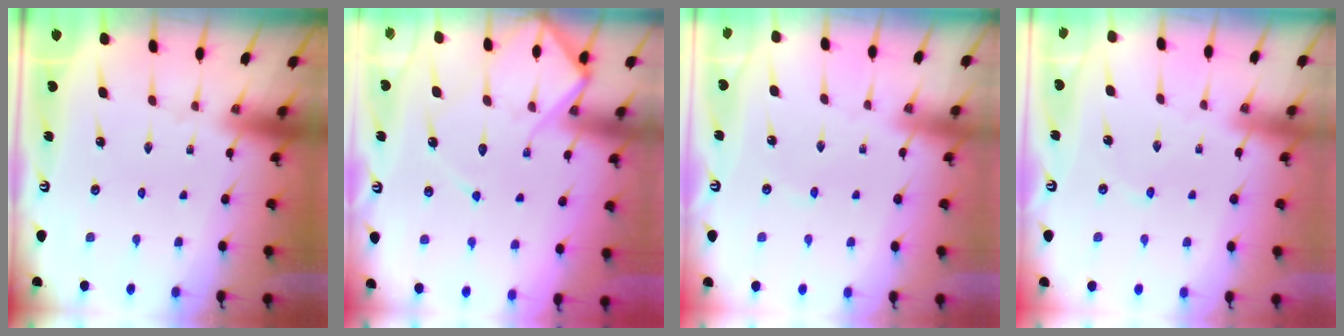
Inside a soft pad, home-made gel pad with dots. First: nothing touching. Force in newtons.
{"total": 11.4, "press": 11.3, "slide": 1.1}
{"total": 1.3, "press": 1.3, "slide": 0.2}
{"total": 1.6, "press": 1.6, "slide": 0.2}